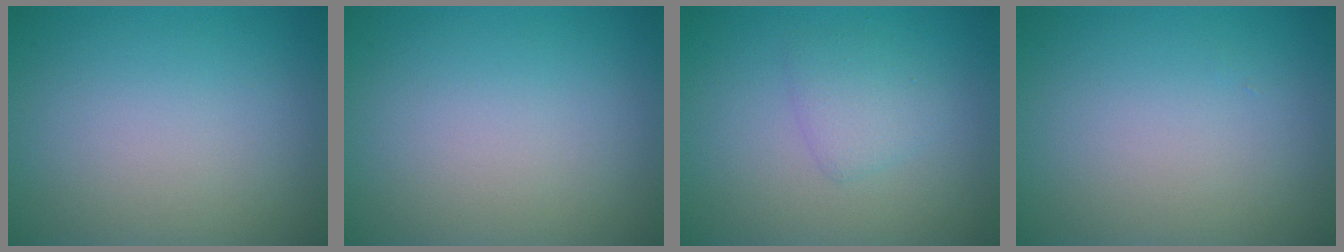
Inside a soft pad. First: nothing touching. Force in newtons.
{"total": 0.0}
{"total": 1.9, "press": 1.9, "slide": 0.1}
{"total": 0.0}